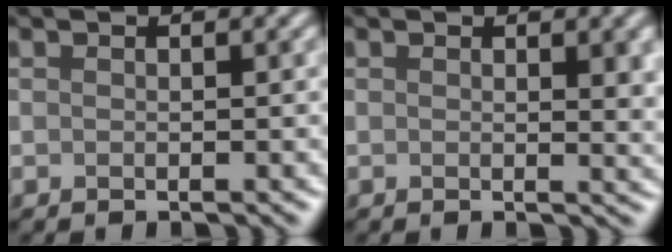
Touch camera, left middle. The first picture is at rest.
{"total": 2.5, "force": [0.6, 0.6, 2.4], "torque": [-0.023, -0.001, 0.008]}